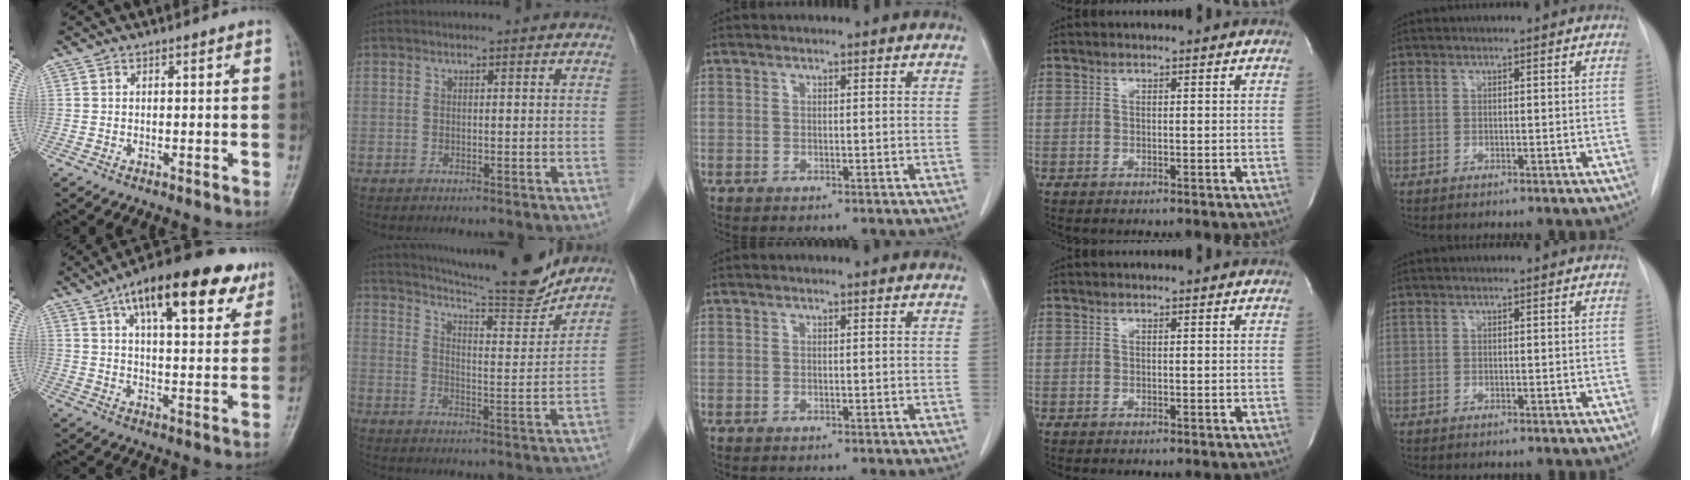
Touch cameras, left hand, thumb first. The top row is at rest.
{"thumb": {"total": 20.7, "force": [11.5, 7.8, 15.4], "torque": [-0.203, -0.015, 0.170]}, "index": {"total": 17.1, "force": [15.8, 0.6, 6.5], "torque": [-0.109, -0.032, 0.222]}}